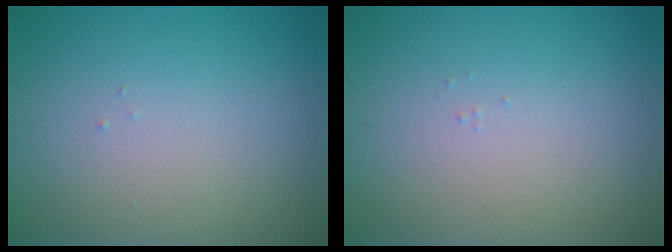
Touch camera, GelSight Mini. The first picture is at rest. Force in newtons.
{"total": 0.0}